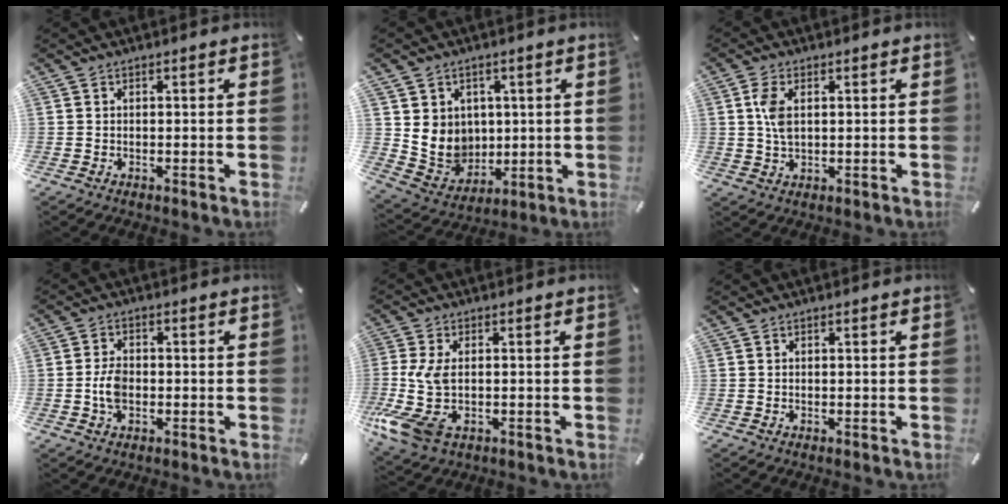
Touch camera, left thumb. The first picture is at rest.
{"total": 9.2, "force": [2.3, 8.8, 1.4], "torque": [-0.040, -0.027, 0.052]}
{"total": 4.9, "force": [1.2, 2.8, 3.8], "torque": [-0.099, 0.004, 0.016]}
{"total": 4.6, "force": [-0.9, 3.0, 3.4], "torque": [-0.083, 0.001, -0.021]}
{"total": 9.5, "force": [-1.0, 5.6, 7.6], "torque": [-0.182, -0.012, -0.015]}
{"total": 0.0}